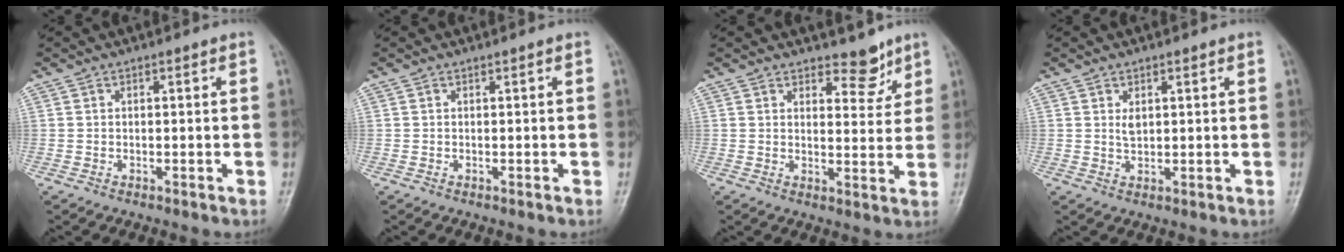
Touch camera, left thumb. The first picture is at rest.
{"total": 0.0}
{"total": 5.4, "force": [4.1, 2.6, 2.3], "torque": [-0.001, -0.030, 0.058]}
{"total": 2.2, "force": [0.8, 1.4, 1.6], "torque": [-0.020, -0.005, 0.016]}